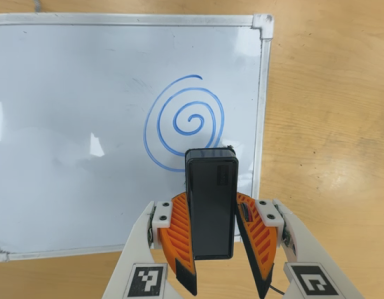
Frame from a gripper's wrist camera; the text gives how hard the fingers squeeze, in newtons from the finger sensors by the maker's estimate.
{"total": 6.3, "left": 6.3, "right": 6.2}